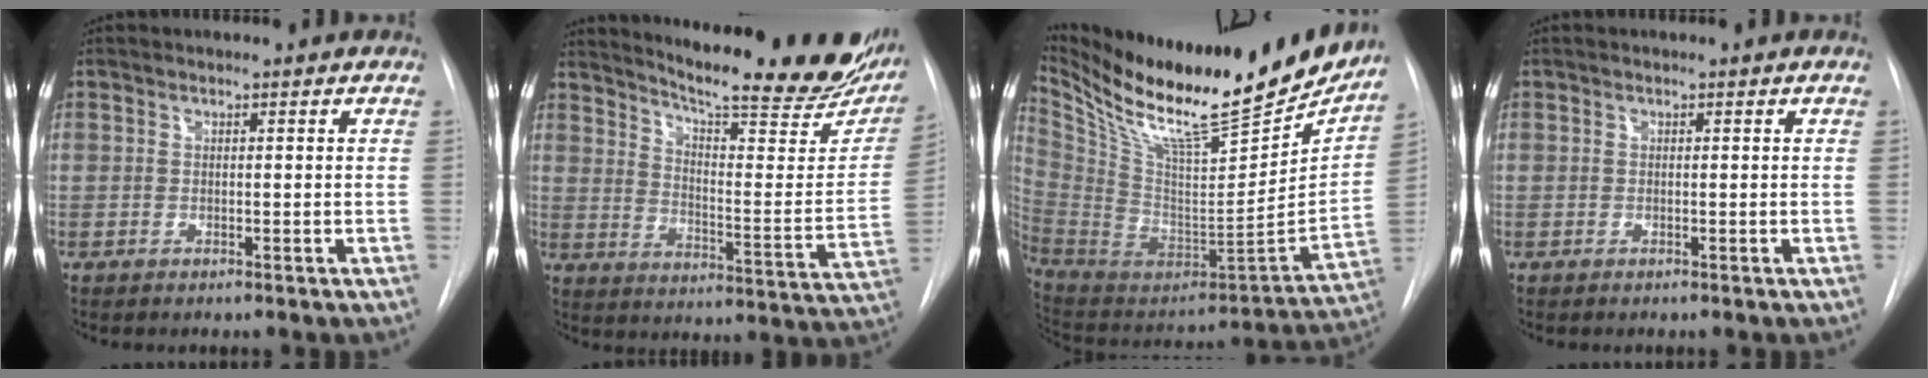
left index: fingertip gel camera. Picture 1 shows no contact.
{"total": 26.7, "force": [22.3, 3.6, 14.2], "torque": [-0.205, -0.085, 0.280]}
{"total": 29.7, "force": [24.4, 5.2, 16.1], "torque": [-0.281, -0.065, 0.379]}
{"total": 0.0}